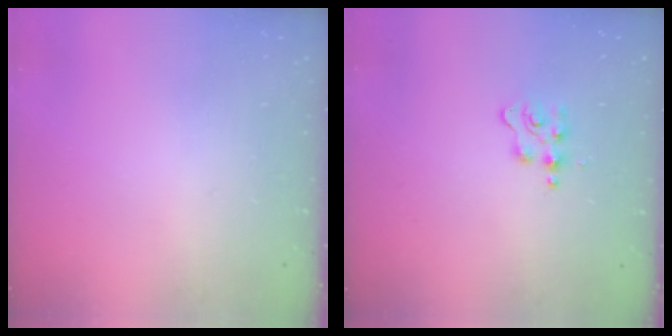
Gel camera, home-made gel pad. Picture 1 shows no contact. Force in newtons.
{"total": 3.8, "press": 3.8, "slide": 0.4}